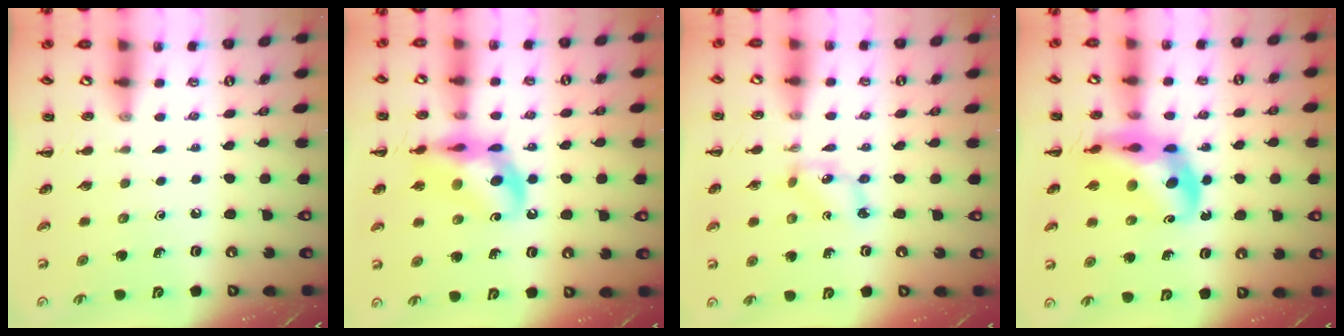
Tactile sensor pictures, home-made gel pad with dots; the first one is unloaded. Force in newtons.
{"total": 15.1, "press": 14.7, "slide": 3.3}
{"total": 2.5, "press": 2.5, "slide": 0.6}
{"total": 11.7, "press": 11.3, "slide": 3.0}